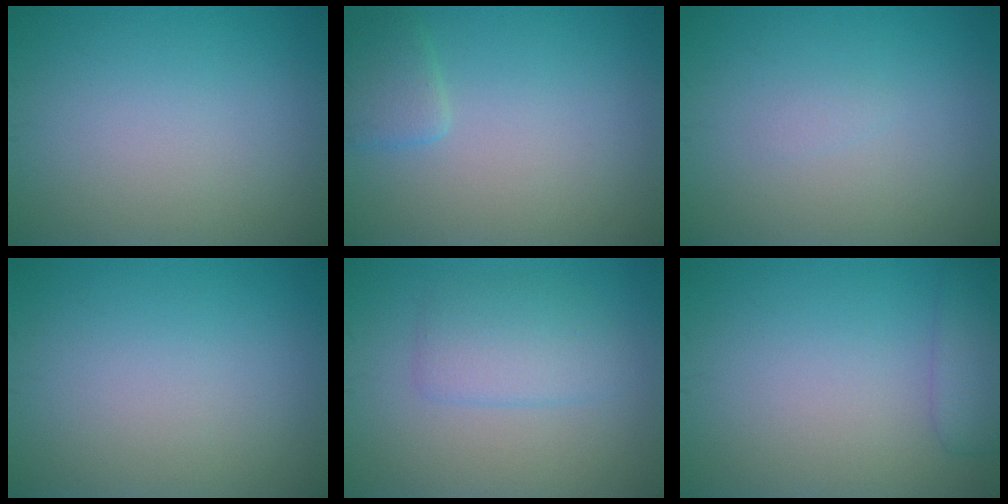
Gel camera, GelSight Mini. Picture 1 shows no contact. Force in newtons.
{"total": 1.8, "press": 1.8, "slide": 0.2}
{"total": 0.5, "press": 0.5, "slide": 0.1}
{"total": 0.0}
{"total": 3.0, "press": 3.0, "slide": 0.1}
{"total": 2.8, "press": 2.8, "slide": 0.1}